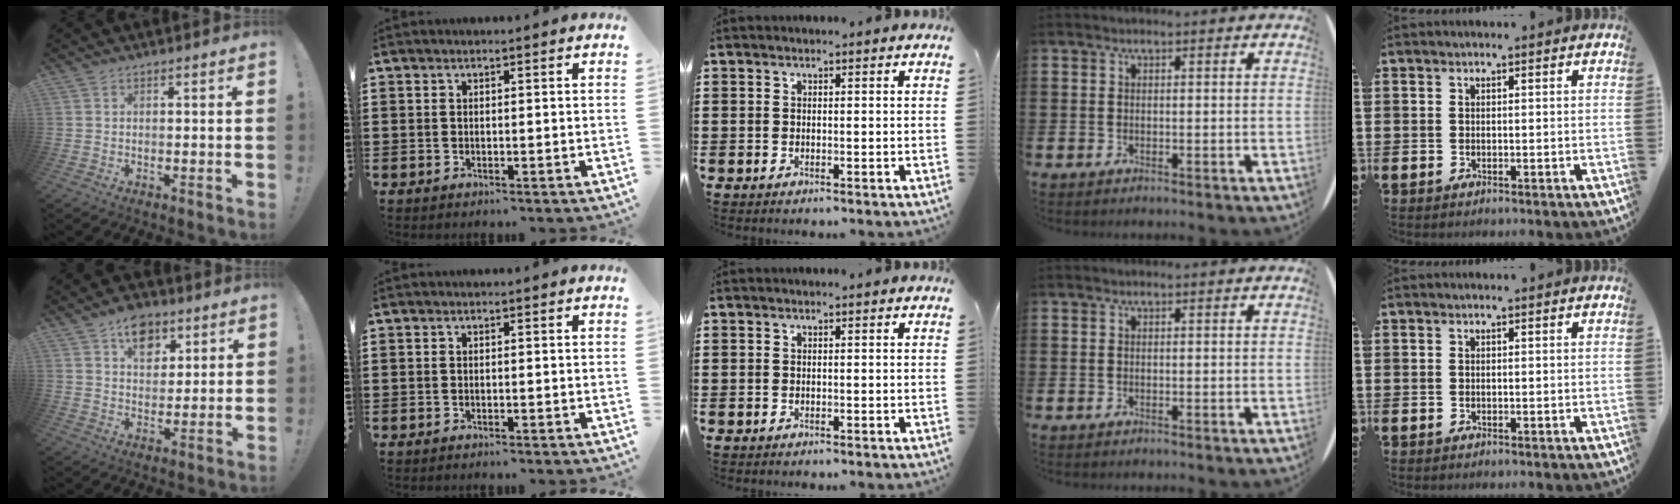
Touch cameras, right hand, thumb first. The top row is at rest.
{"thumb": {"total": 10.0, "force": [5.3, 7.1, 4.7], "torque": [-0.051, -0.024, 0.095]}}